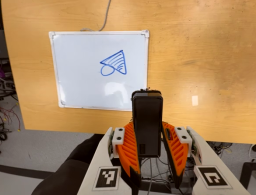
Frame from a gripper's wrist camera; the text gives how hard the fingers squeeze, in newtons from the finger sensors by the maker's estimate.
{"total": 4.8, "left": 3.4, "right": 6.2}